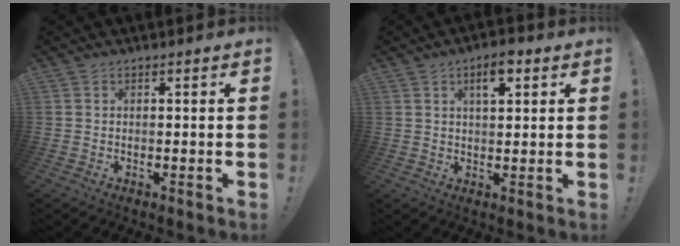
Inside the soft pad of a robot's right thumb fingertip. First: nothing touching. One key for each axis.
{"total": 5.6, "fx": 2.6, "fy": 2.4, "fz": 4.4, "tx": -0.054, "ty": -0.008, "tz": 0.037}